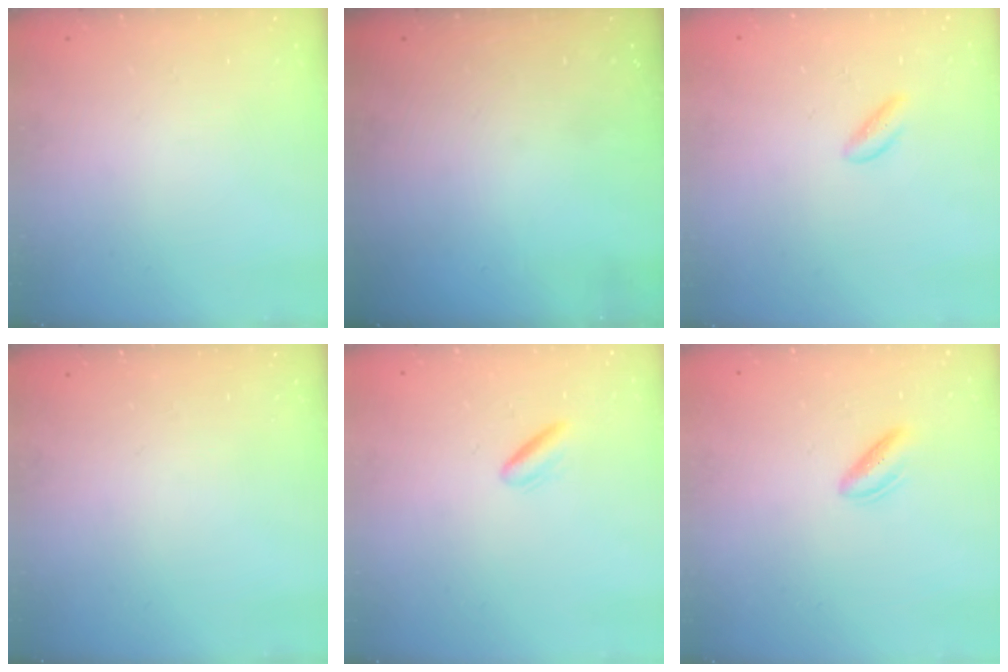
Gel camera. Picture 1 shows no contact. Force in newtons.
{"total": 0.0}
{"total": 1.6, "press": 1.6, "slide": 0.4}
{"total": 0.0}
{"total": 1.5, "press": 1.4, "slide": 0.7}
{"total": 3.7, "press": 3.5, "slide": 1.1}